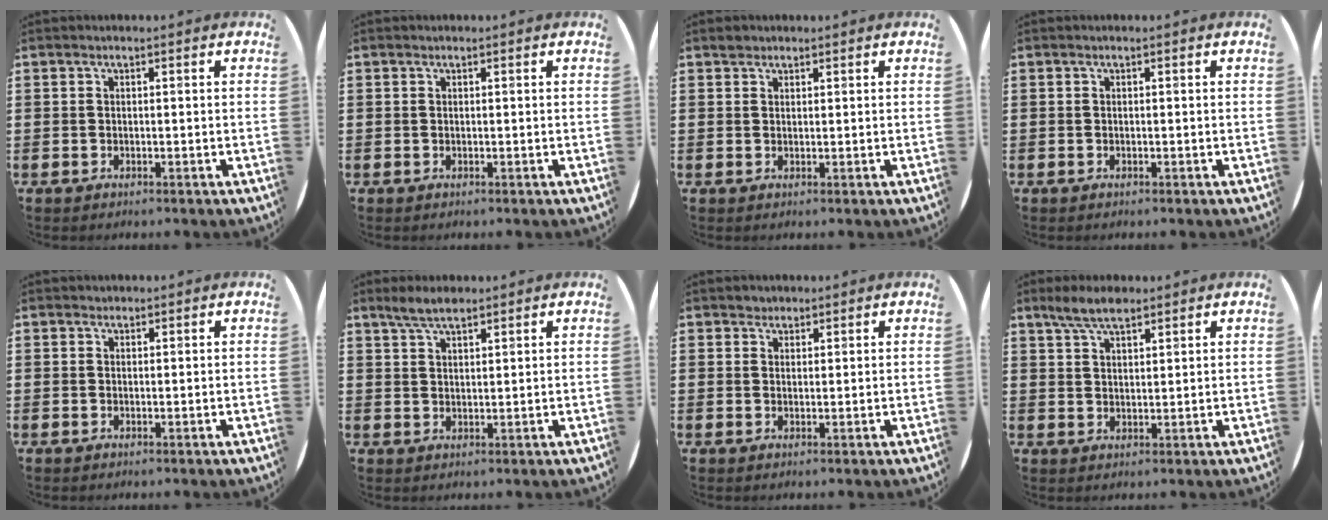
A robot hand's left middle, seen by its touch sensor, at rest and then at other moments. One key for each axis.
{"total": 0.0}
{"total": 1.1, "fx": 1.0, "fy": 0.5, "fz": 0.0, "tx": 0.008, "ty": 0.001, "tz": 0.018}
{"total": 0.0}
{"total": 0.6, "fx": 0.5, "fy": 0.2, "fz": -0.2, "tx": 0.005, "ty": 0.005, "tz": 0.009}
{"total": 3.4, "fx": 3.0, "fy": 0.9, "fz": 1.5, "tx": -0.033, "ty": 0.001, "tz": 0.055}
{"total": 1.6, "fx": 1.4, "fy": 0.7, "fz": -0.2, "tx": 0.001, "ty": 0.002, "tz": 0.028}
{"total": 4.7, "fx": 3.9, "fy": 1.5, "fz": 2.2, "tx": -0.042, "ty": -0.005, "tz": 0.069}